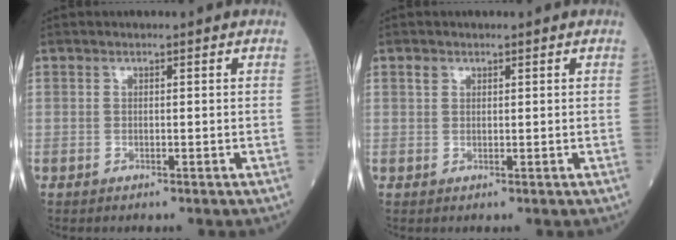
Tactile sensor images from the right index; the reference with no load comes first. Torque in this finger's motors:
{"motor_torque": [0.00, -0.02, 0.09, 0.01]}